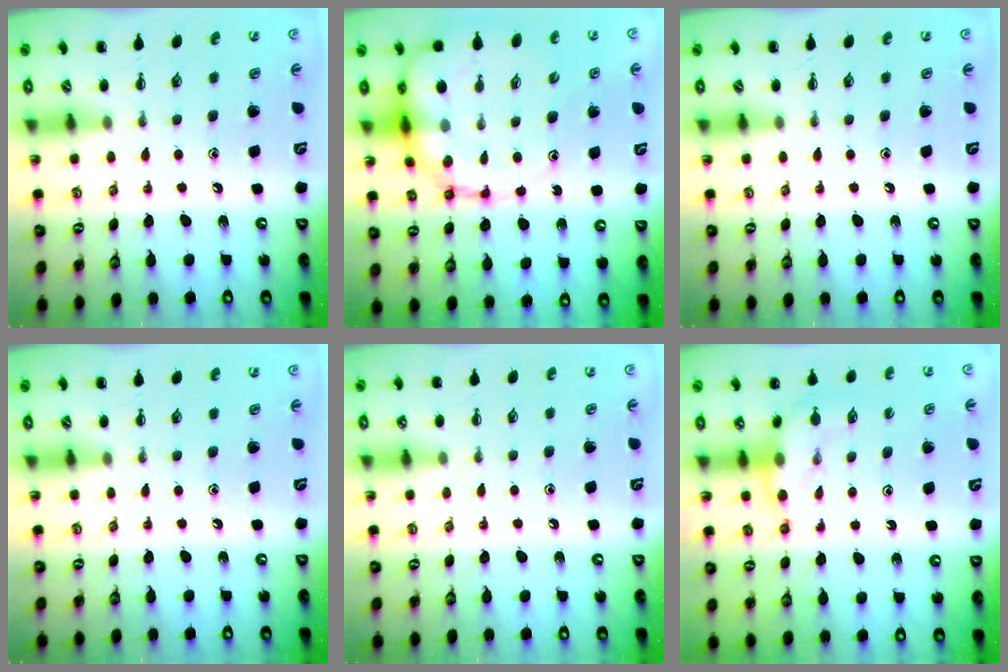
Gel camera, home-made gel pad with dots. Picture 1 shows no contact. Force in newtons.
{"total": 18.0, "press": 17.5, "slide": 4.3}
{"total": 0.0}
{"total": 0.0}
{"total": 4.7, "press": 4.4, "slide": 1.7}
{"total": 7.5, "press": 7.5, "slide": 0.7}